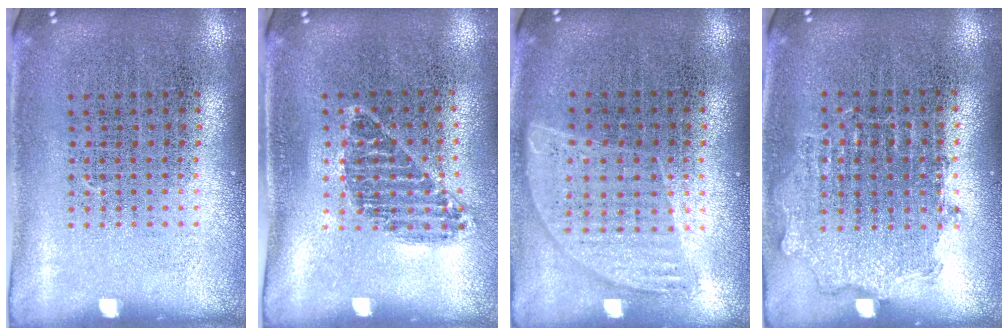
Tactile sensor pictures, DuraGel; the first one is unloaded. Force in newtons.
{"total": 1.0, "press": 0.8, "slide": 0.5}
{"total": 0.9, "press": 0.8, "slide": 0.4}
{"total": 0.9, "press": 0.9, "slide": 0.3}